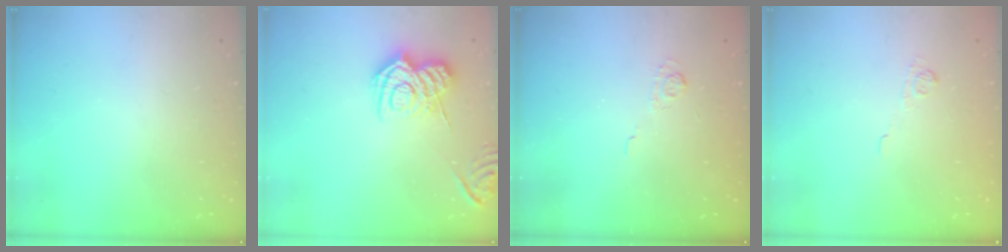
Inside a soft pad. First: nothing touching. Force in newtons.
{"total": 11.6, "press": 11.6, "slide": 0.6}
{"total": 2.0, "press": 1.3, "slide": 1.5}
{"total": 6.7, "press": 6.5, "slide": 1.5}